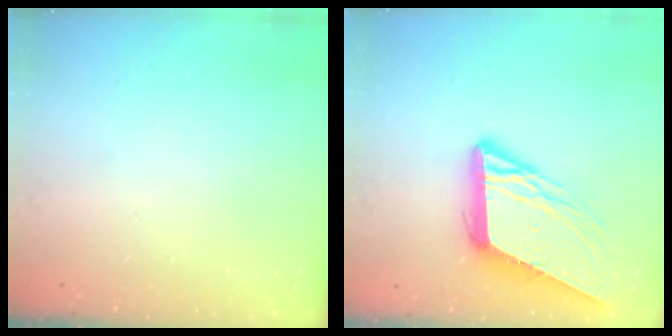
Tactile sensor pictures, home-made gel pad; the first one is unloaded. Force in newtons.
{"total": 11.6, "press": 11.2, "slide": 2.9}